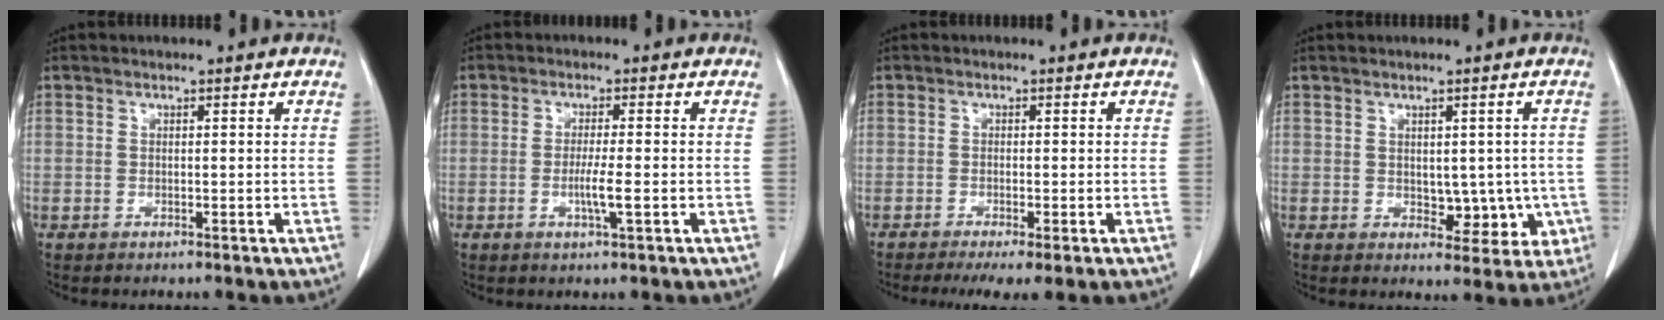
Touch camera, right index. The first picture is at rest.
{"total": 3.3, "force": [-0.8, -0.3, 3.1], "torque": [-0.061, -0.004, -0.015]}
{"total": 4.6, "force": [-3.0, 0.4, 3.4], "torque": [-0.052, -0.014, -0.047]}
{"total": 5.4, "force": [-0.4, 3.6, 4.0], "torque": [-0.028, 0.005, 0.008]}